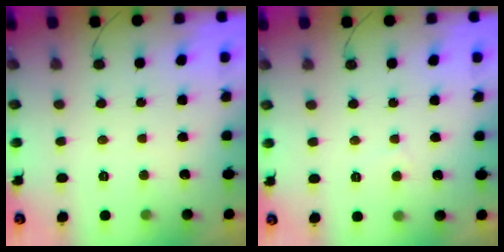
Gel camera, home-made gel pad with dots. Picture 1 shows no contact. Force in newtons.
{"total": 2.9, "press": 2.9, "slide": 0.4}